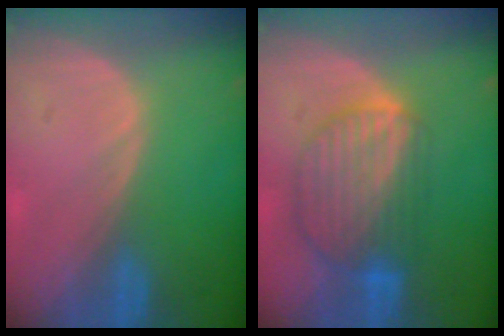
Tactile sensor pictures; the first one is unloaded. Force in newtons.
{"total": 8.8, "press": 7.8, "slide": 4.2}